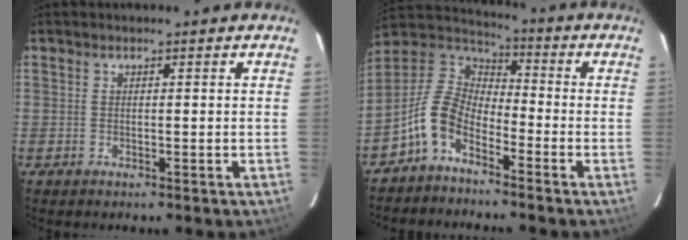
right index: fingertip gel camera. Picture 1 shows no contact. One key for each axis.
{"total": 9.8, "fx": -5.7, "fy": 5.3, "fz": 6.0, "tx": -0.128, "ty": 0.021, "tz": -0.124}